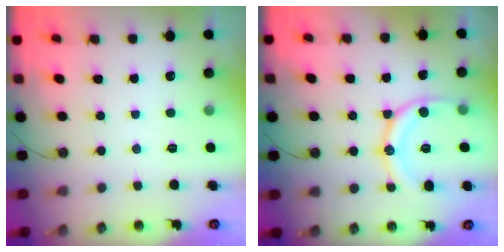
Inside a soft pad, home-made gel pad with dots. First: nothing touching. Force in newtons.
{"total": 13.4, "press": 13.4, "slide": 0.8}